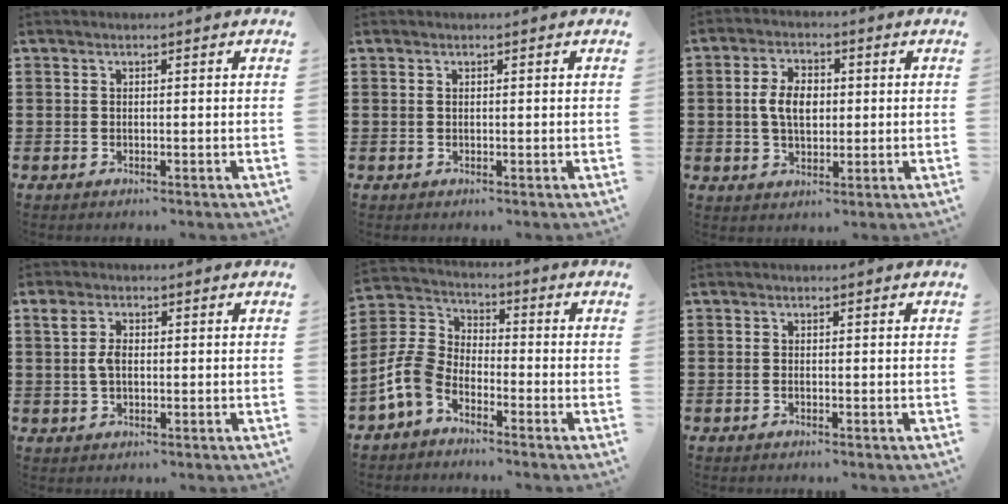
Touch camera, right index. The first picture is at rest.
{"total": 0.0}
{"total": 5.6, "force": [0.2, 3.5, 4.4], "torque": [-0.090, 0.007, -0.002]}
{"total": 3.3, "force": [0.4, 1.9, 2.6], "torque": [-0.064, 0.010, 0.003]}
{"total": 6.8, "force": [-4.0, 4.1, 3.7], "torque": [-0.119, -0.004, -0.090]}
{"total": 0.0}